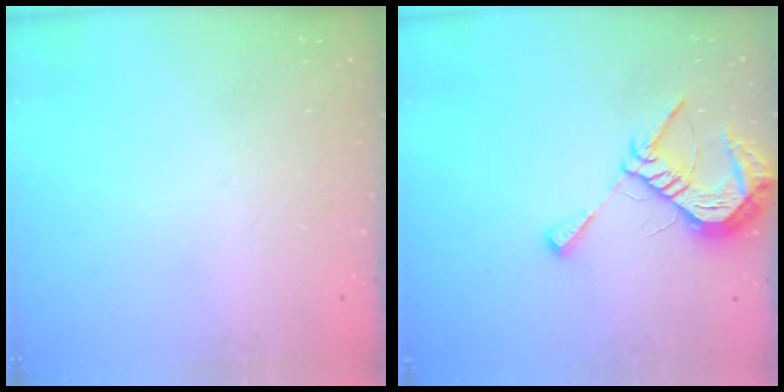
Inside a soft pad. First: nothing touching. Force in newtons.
{"total": 9.1, "press": 9.0, "slide": 1.0}